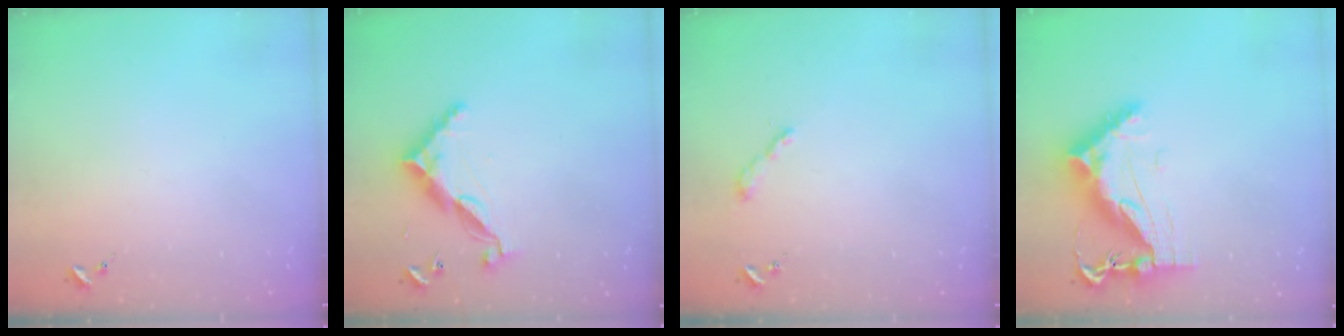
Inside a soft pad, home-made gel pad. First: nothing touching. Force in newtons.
{"total": 10.4, "press": 10.4, "slide": 0.4}
{"total": 2.2, "press": 2.2, "slide": 0.2}
{"total": 11.9, "press": 11.9, "slide": 1.0}